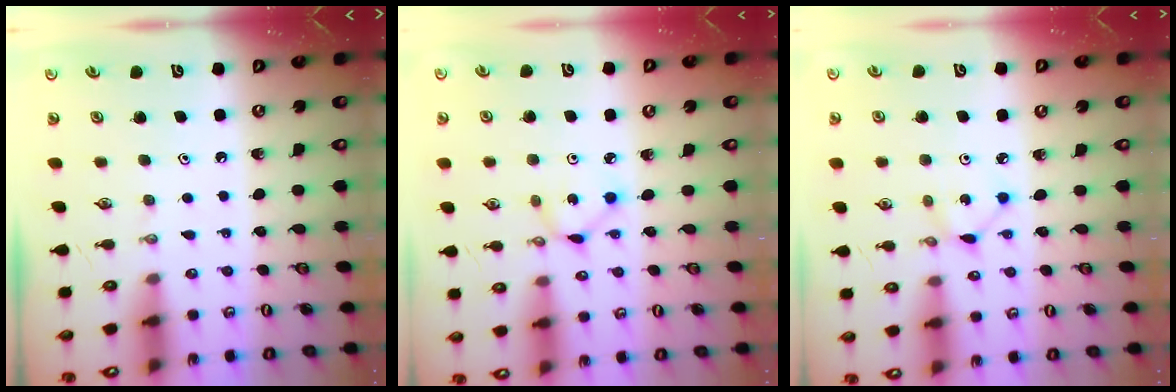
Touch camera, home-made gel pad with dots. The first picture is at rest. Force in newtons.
{"total": 2.3, "press": 2.3, "slide": 0.1}
{"total": 1.5, "press": 1.5, "slide": 0.1}